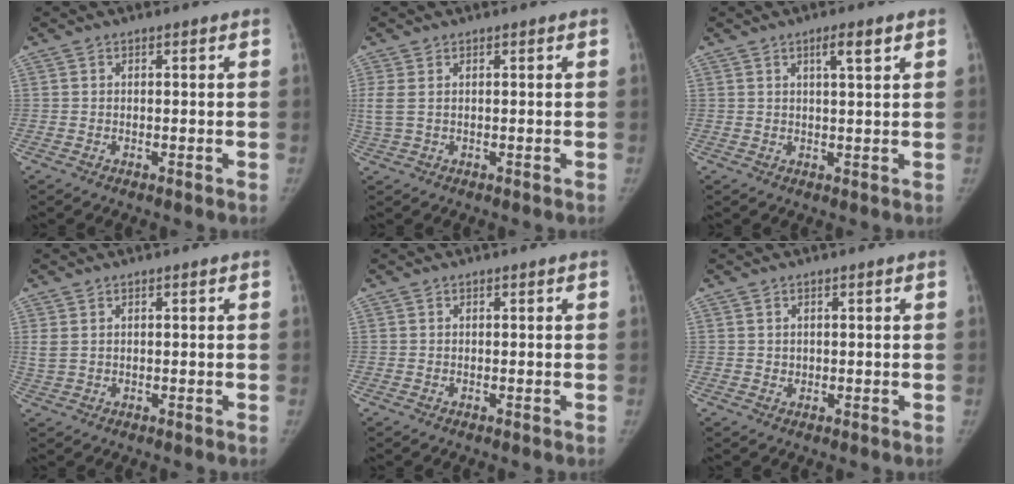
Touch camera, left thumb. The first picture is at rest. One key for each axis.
{"total": 3.0, "fx": 0.6, "fy": 1.5, "fz": 2.5, "tx": -0.089, "ty": 0.010, "tz": 0.020}
{"total": 3.6, "fx": 1.9, "fy": 0.5, "fz": 3.0, "tx": -0.048, "ty": -0.008, "tz": 0.031}
{"total": 2.1, "fx": 0.7, "fy": 1.3, "fz": 1.4, "tx": -0.044, "ty": 0.006, "tz": 0.022}
{"total": 0.0}
{"total": 0.6, "fx": 0.2, "fy": 0.5, "fz": 0.1, "tx": 0.008, "ty": -0.002, "tz": 0.002}